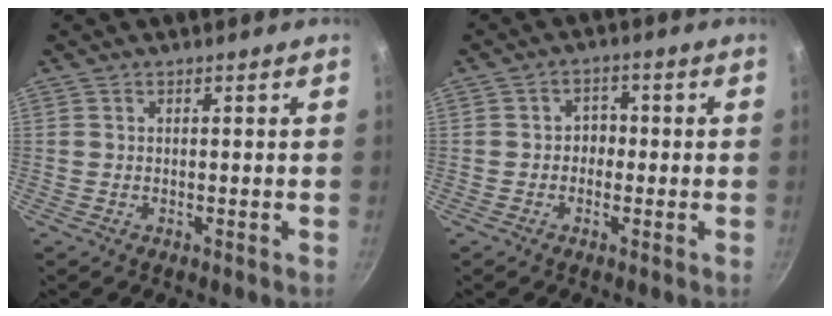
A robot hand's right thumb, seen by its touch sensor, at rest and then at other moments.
{"total": 2.8, "force": [-0.6, 2.4, 1.3], "torque": [0.005, 0.009, -0.014]}